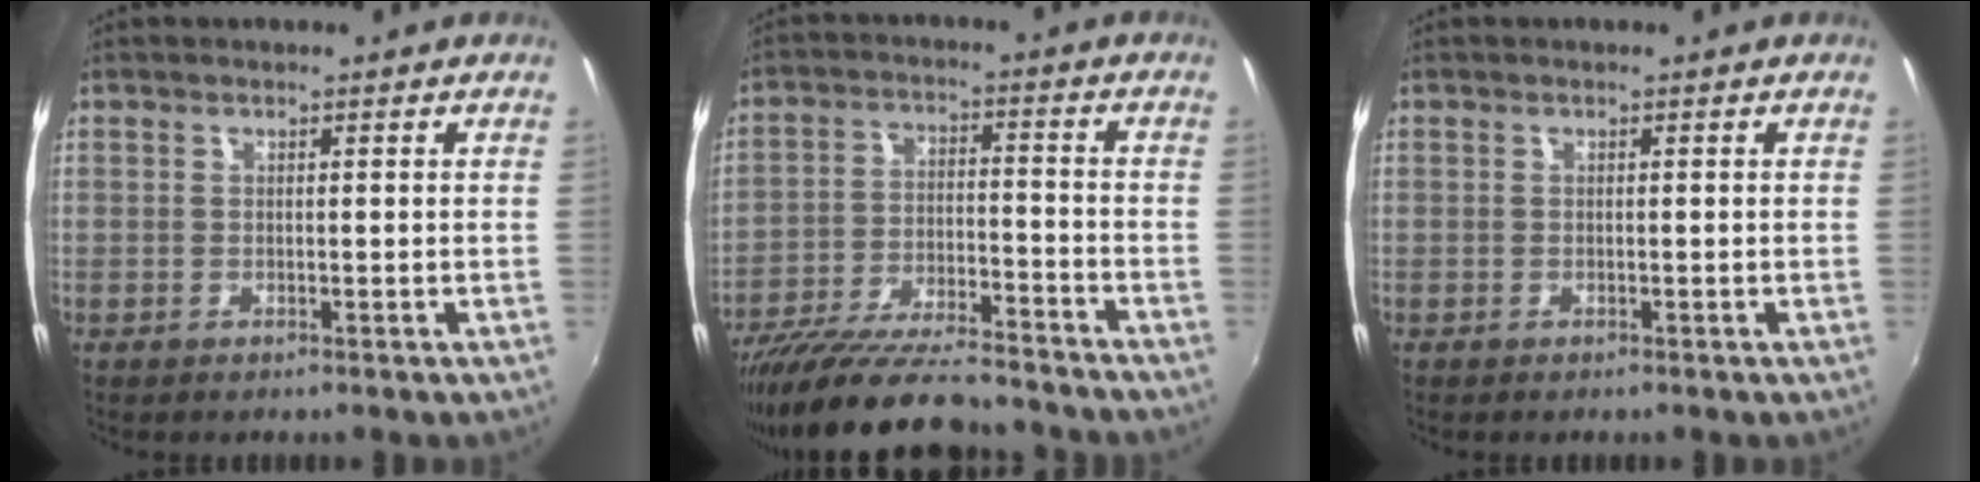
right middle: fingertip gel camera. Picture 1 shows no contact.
{"total": 18.3, "force": [-15.9, 3.2, 8.5], "torque": [-0.169, -0.036, -0.259]}
{"total": 0.0}